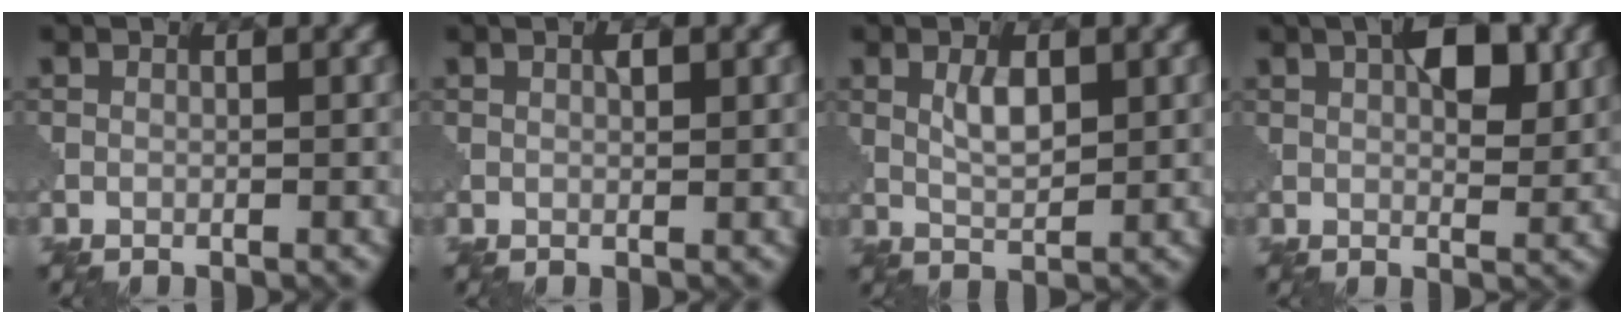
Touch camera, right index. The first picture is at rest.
{"total": 1.0, "force": [0.6, 0.2, 0.8], "torque": [-0.010, -0.003, 0.012]}
{"total": 2.6, "force": [1.2, 1.1, 2.1], "torque": [-0.044, -0.001, 0.027]}
{"total": 4.7, "force": [1.9, 1.9, 3.9], "torque": [-0.058, 0.002, 0.031]}